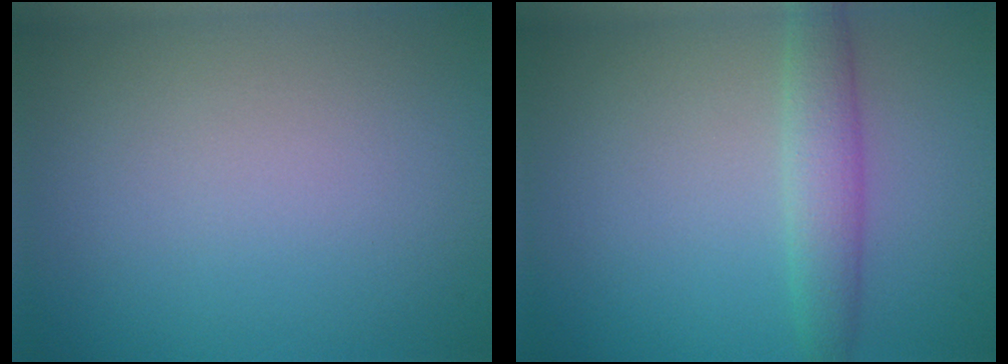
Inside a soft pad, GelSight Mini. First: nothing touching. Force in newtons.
{"total": 2.9, "press": 2.9, "slide": 0.2}